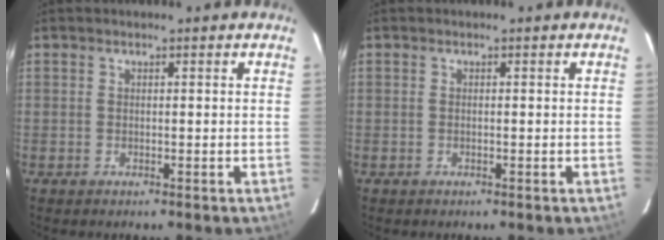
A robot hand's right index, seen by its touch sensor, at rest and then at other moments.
{"total": 0.0}